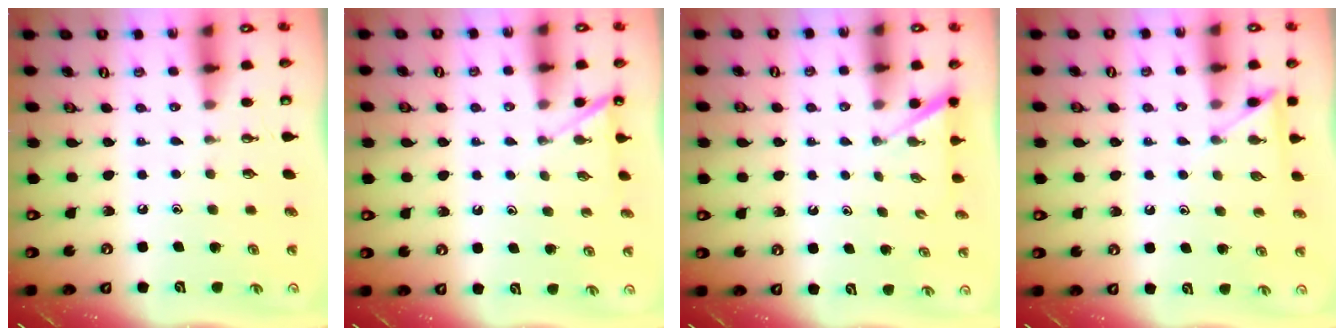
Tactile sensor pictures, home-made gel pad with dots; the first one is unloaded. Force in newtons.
{"total": 4.0, "press": 4.0, "slide": 0.4}
{"total": 1.2, "press": 1.2, "slide": 0.1}
{"total": 5.9, "press": 5.8, "slide": 0.7}